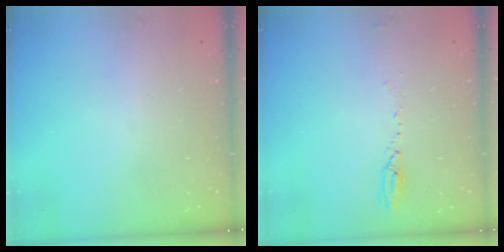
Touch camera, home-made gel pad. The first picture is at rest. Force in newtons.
{"total": 3.9, "press": 3.8, "slide": 1.2}